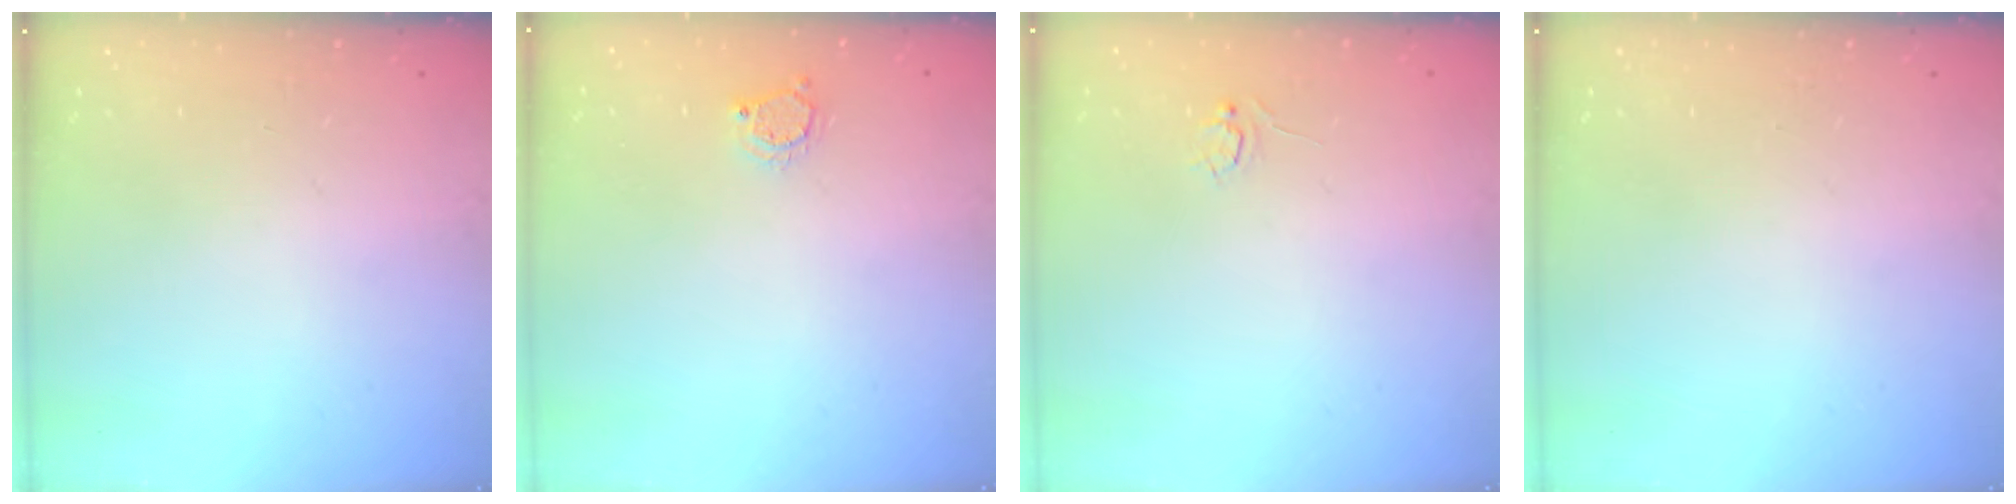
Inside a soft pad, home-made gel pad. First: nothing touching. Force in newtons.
{"total": 4.4, "press": 4.4, "slide": 0.5}
{"total": 3.1, "press": 3.1, "slide": 0.3}
{"total": 0.0}